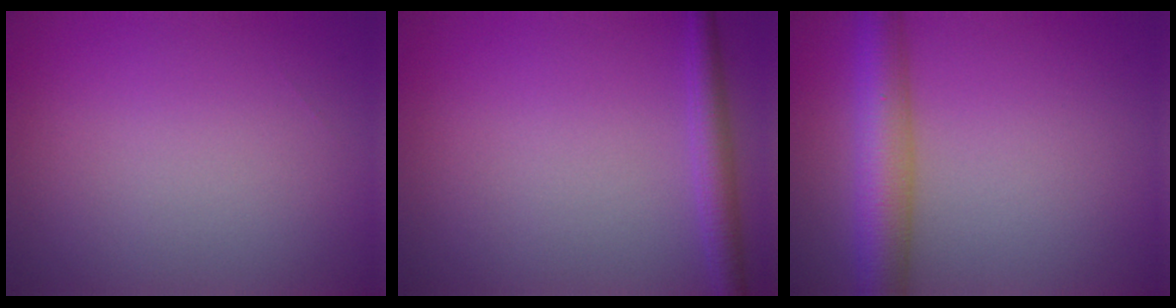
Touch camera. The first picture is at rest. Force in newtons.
{"total": 2.3, "press": 2.3, "slide": 0.1}
{"total": 5.5, "press": 5.5, "slide": 0.2}